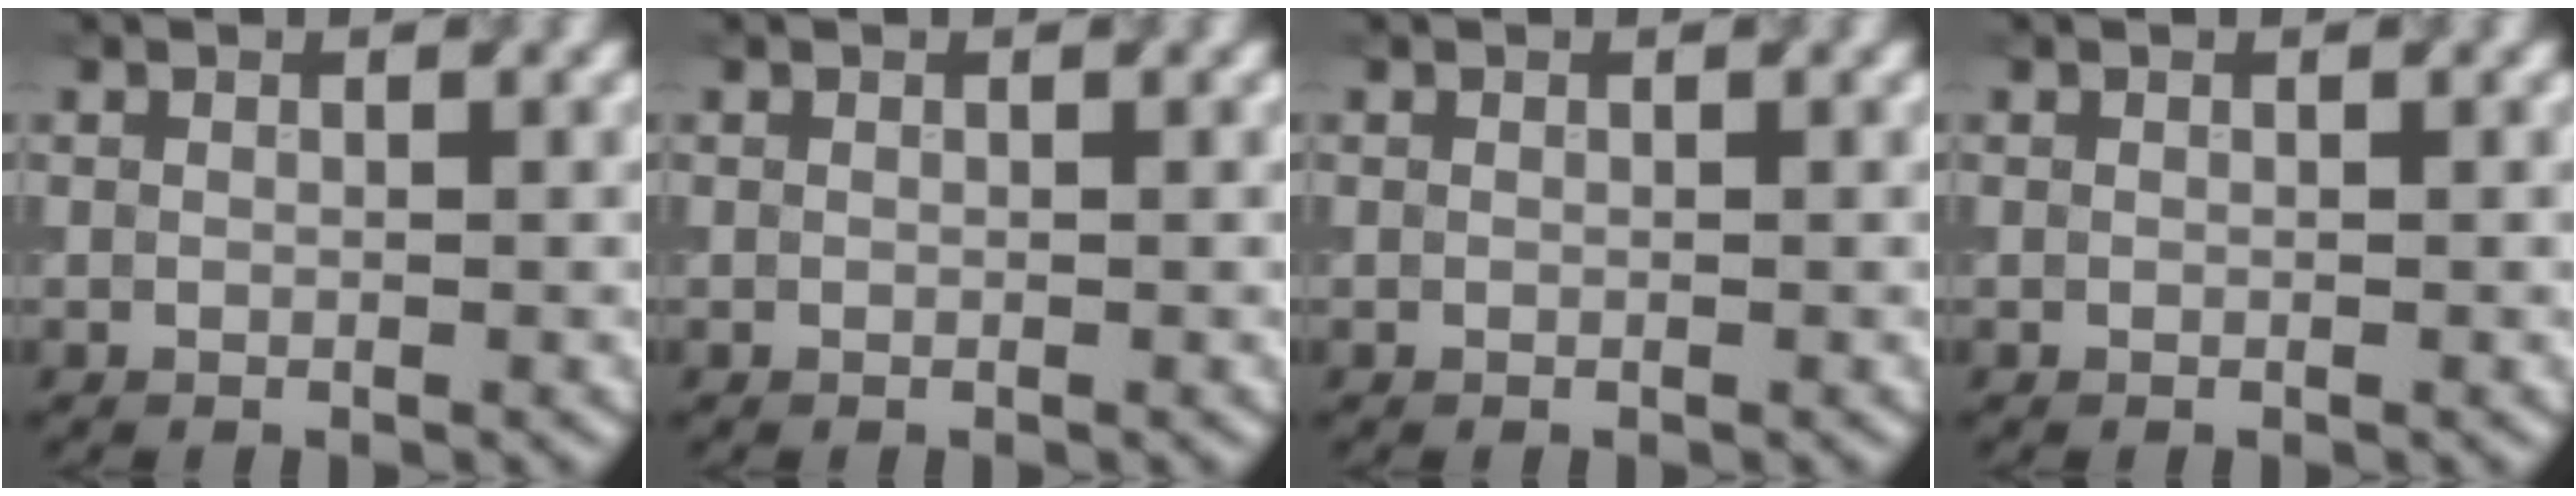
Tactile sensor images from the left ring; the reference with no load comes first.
{"total": 0.0}
{"total": 0.0}
{"total": 0.0}